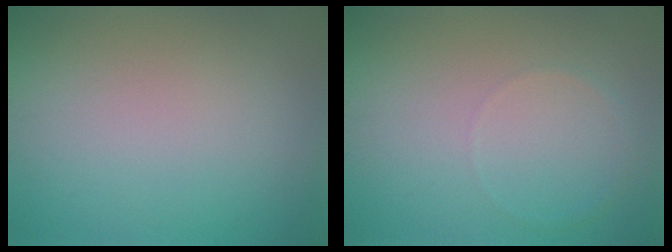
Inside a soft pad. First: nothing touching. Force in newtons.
{"total": 0.6, "press": 0.6, "slide": 0.1}